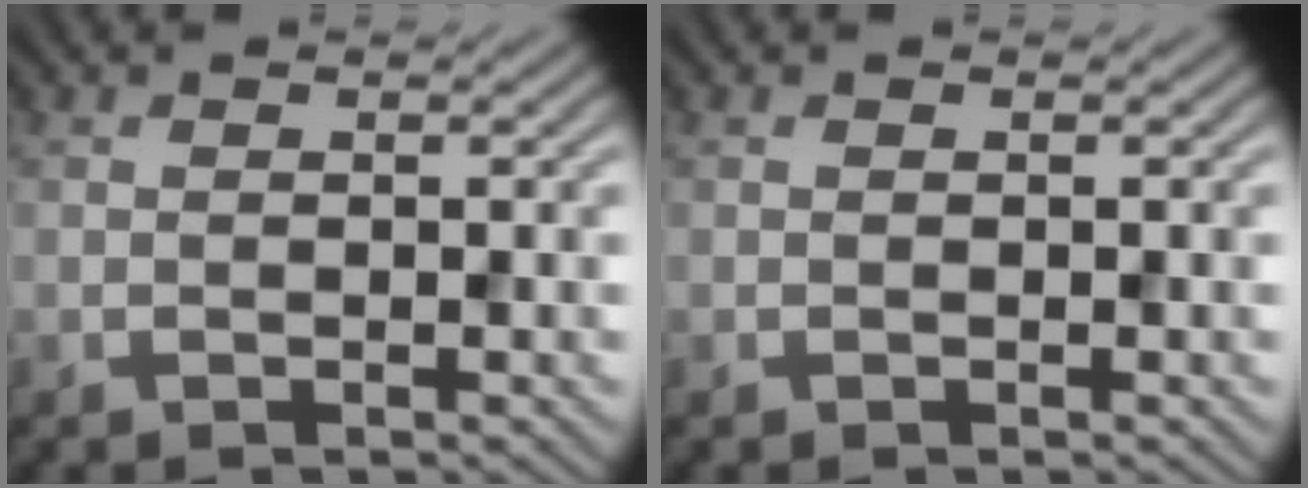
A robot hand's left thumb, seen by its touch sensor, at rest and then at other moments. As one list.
[{"total": 0.0}]